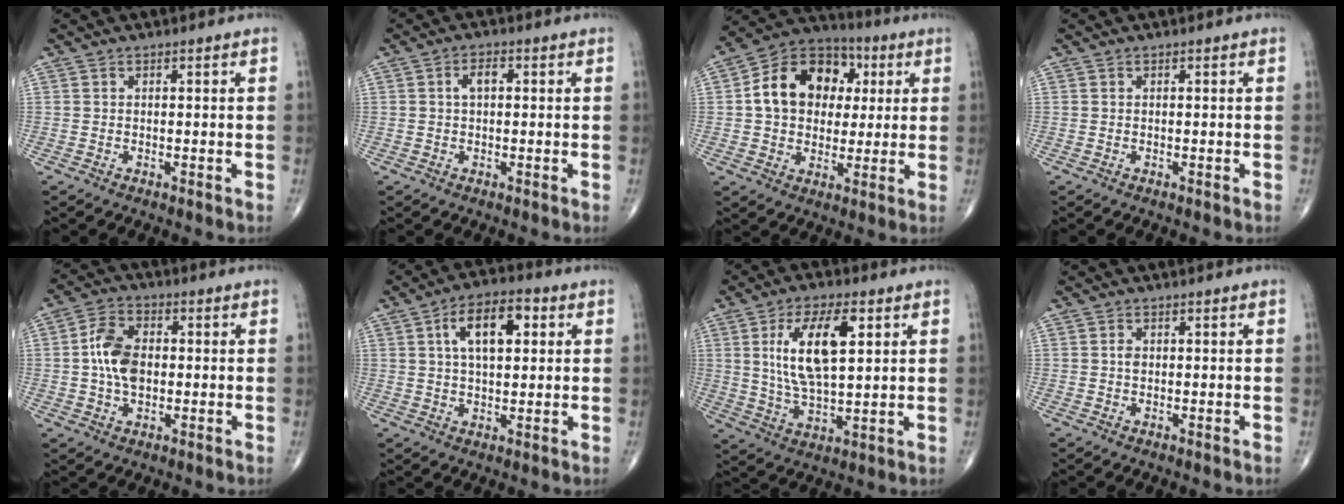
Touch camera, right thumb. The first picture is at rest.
{"total": 2.7, "force": [0.4, 1.5, 2.2], "torque": [-0.042, 0.009, 0.004]}
{"total": 16.3, "force": [2.7, 12.4, 10.1], "torque": [-0.135, 0.017, 0.036]}
{"total": 0.0}
{"total": 8.8, "force": [0.1, 5.6, 6.8], "torque": [-0.119, 0.012, -0.003]}
{"total": 10.8, "force": [3.2, 5.4, 8.8], "torque": [-0.134, 0.010, 0.047]}
{"total": 14.1, "force": [4.0, 5.8, 12.2], "torque": [-0.218, -0.011, 0.078]}
{"total": 1.2, "force": [0.2, 0.8, 0.8], "torque": [-0.012, 0.001, 0.002]}